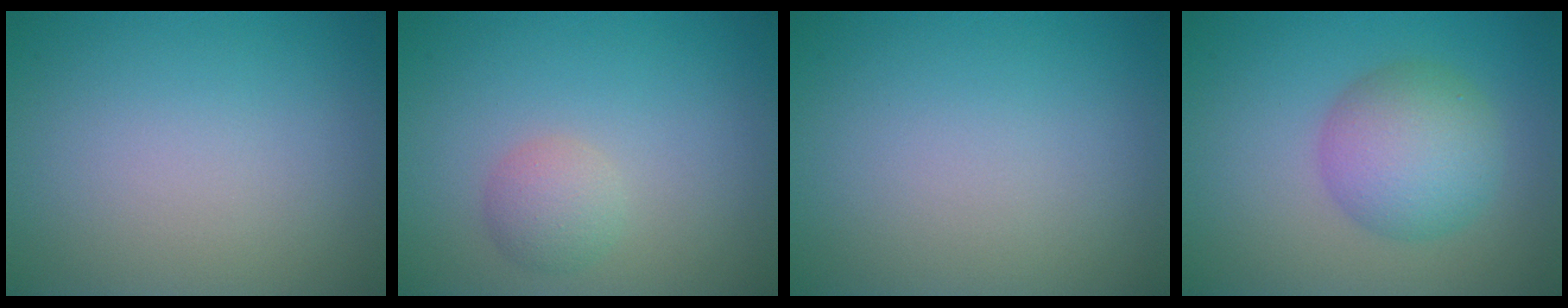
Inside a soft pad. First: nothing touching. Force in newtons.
{"total": 2.1, "press": 2.1, "slide": 0.1}
{"total": 0.0}
{"total": 5.6, "press": 5.6, "slide": 0.0}